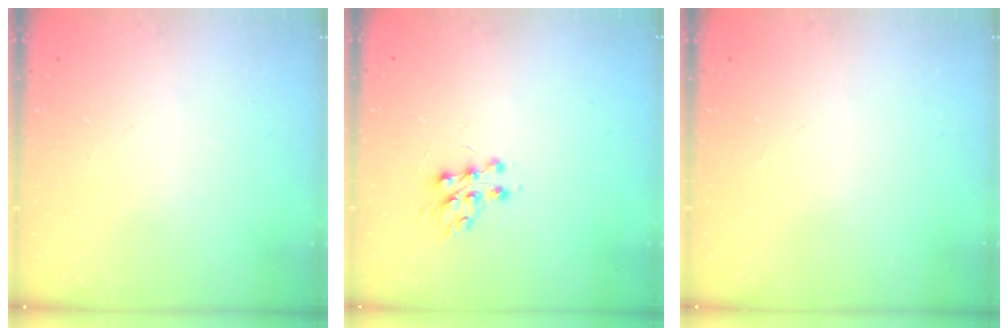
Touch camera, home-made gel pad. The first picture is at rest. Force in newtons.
{"total": 7.9, "press": 7.8, "slide": 0.6}
{"total": 0.0}